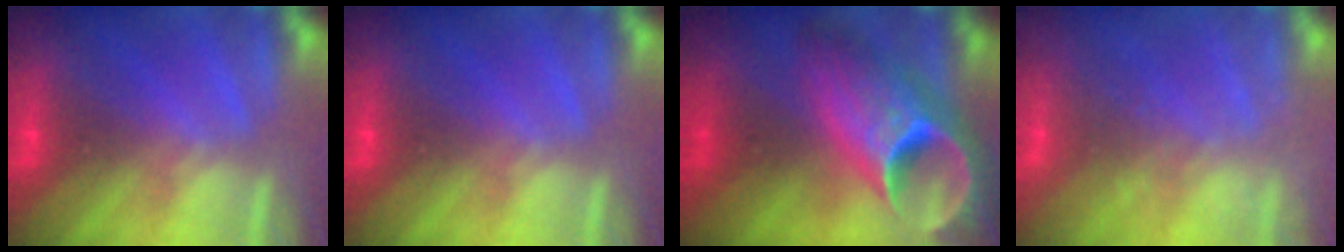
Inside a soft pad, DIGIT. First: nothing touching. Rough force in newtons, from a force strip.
{"total": 0.0}
{"total": 10.8}
{"total": 6.8}